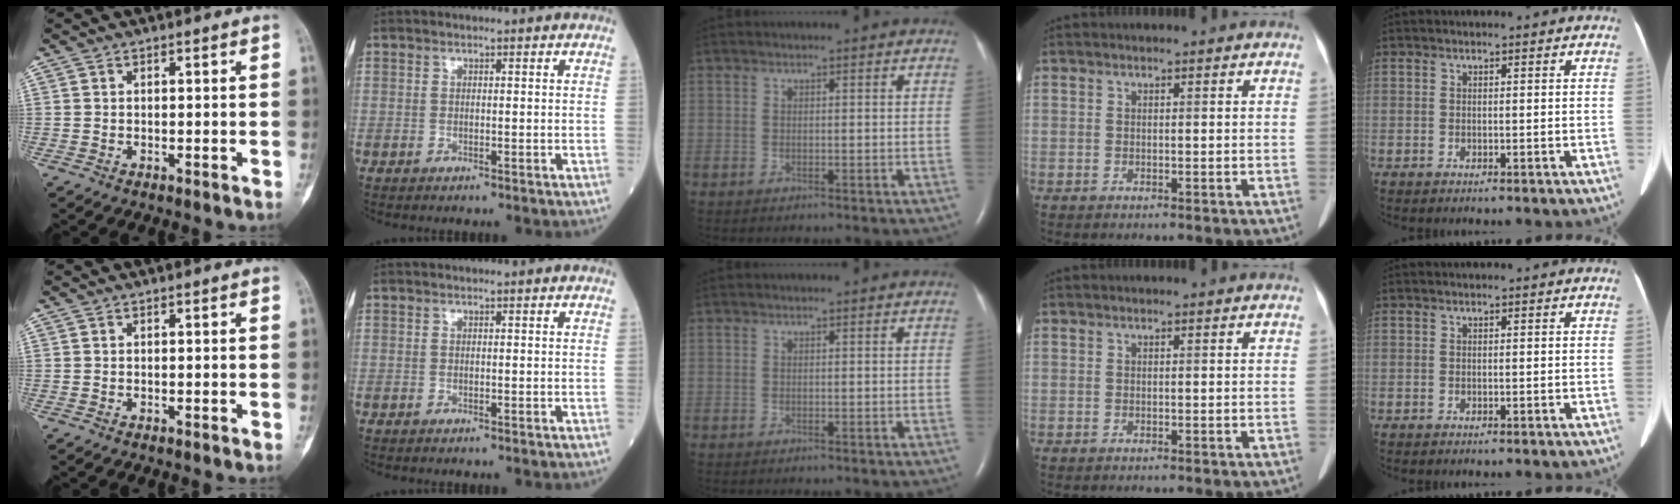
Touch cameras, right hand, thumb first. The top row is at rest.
{}